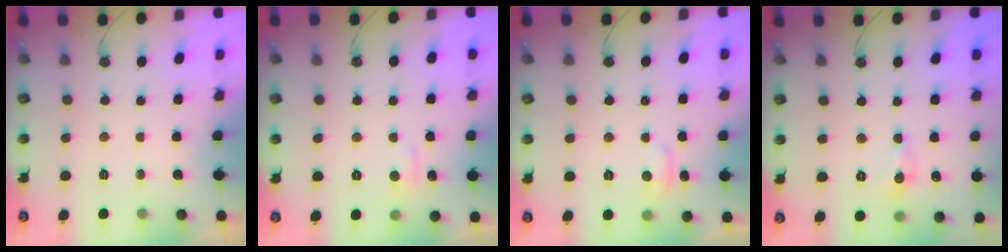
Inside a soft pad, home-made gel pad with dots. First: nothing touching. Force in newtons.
{"total": 2.0, "press": 1.9, "slide": 0.6}
{"total": 2.1, "press": 2.0, "slide": 0.5}
{"total": 0.0}